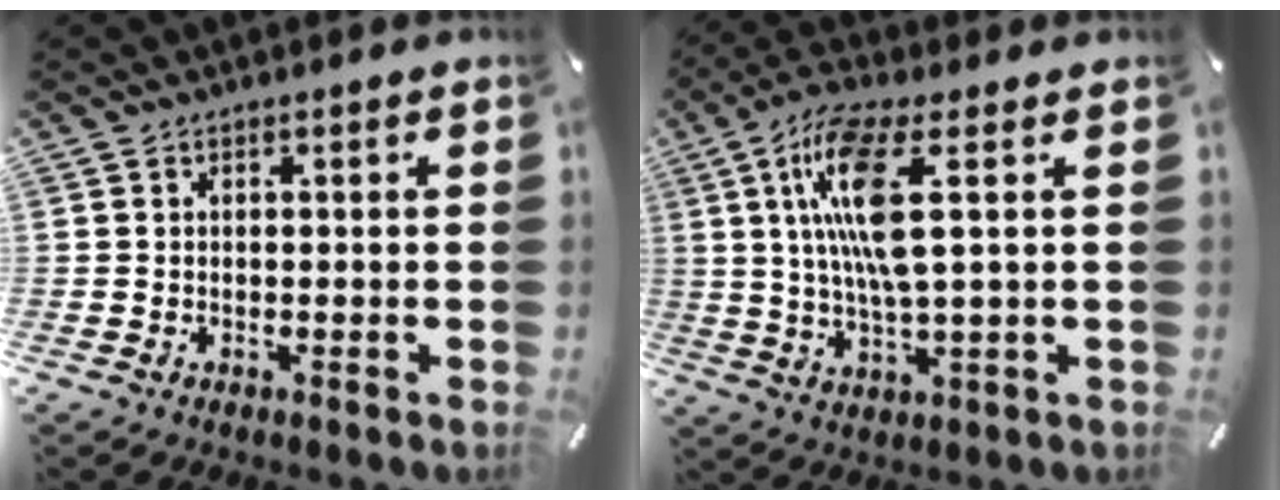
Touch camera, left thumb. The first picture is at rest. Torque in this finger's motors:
{"motor_torque": [1.63, 2.99, 2.07, -0.65, 0.66]}